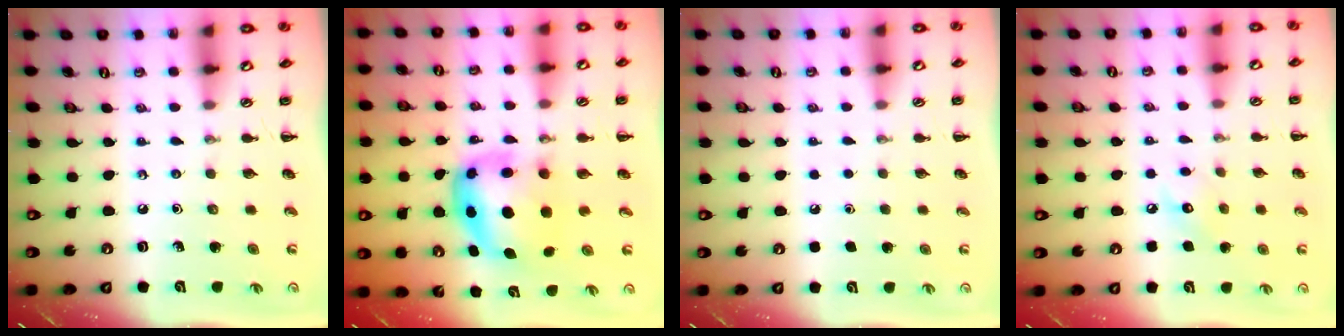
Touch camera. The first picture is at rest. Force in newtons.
{"total": 6.3, "press": 6.1, "slide": 1.6}
{"total": 1.8, "press": 1.8, "slide": 0.1}
{"total": 6.8, "press": 6.7, "slide": 0.9}